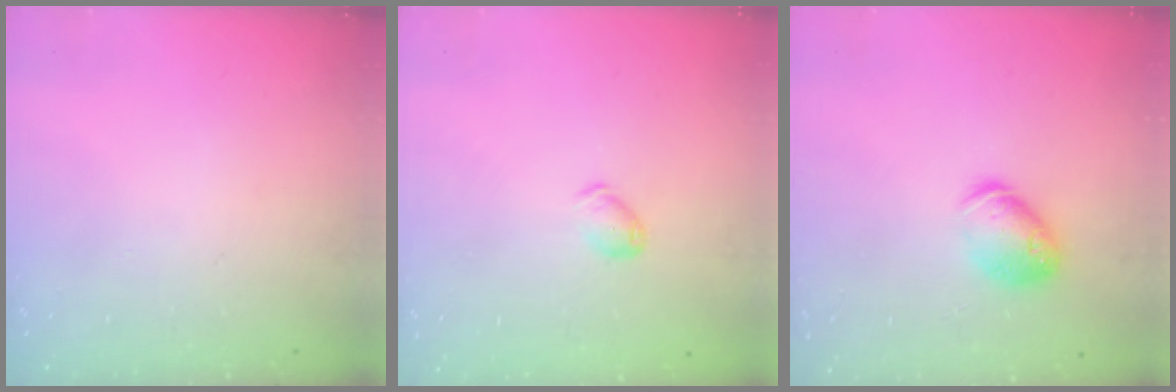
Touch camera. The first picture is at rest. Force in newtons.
{"total": 5.1, "press": 5.0, "slide": 0.8}
{"total": 10.7, "press": 10.6, "slide": 1.5}